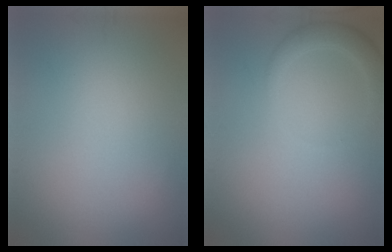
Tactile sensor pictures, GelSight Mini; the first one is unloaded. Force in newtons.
{"total": 2.2, "press": 2.2, "slide": 0.2}